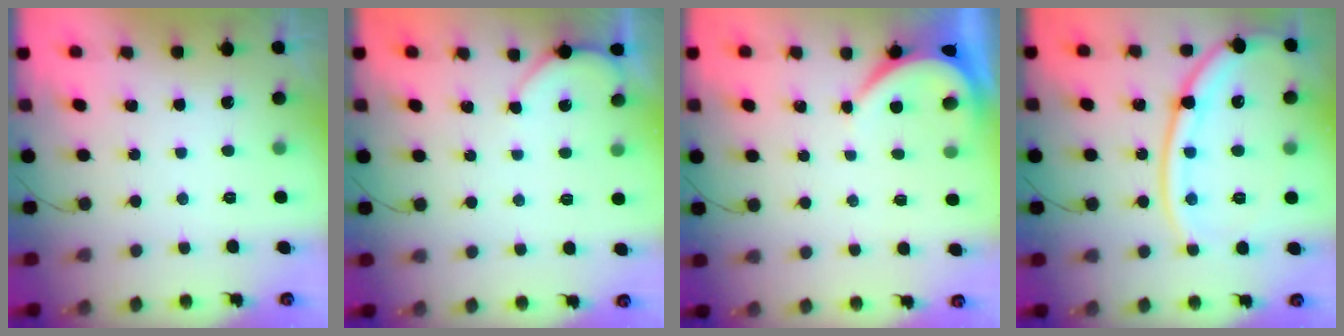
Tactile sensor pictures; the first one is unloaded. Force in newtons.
{"total": 2.3, "press": 2.2, "slide": 0.4}
{"total": 3.9, "press": 3.9, "slide": 0.7}
{"total": 18.5, "press": 18.4, "slide": 2.0}